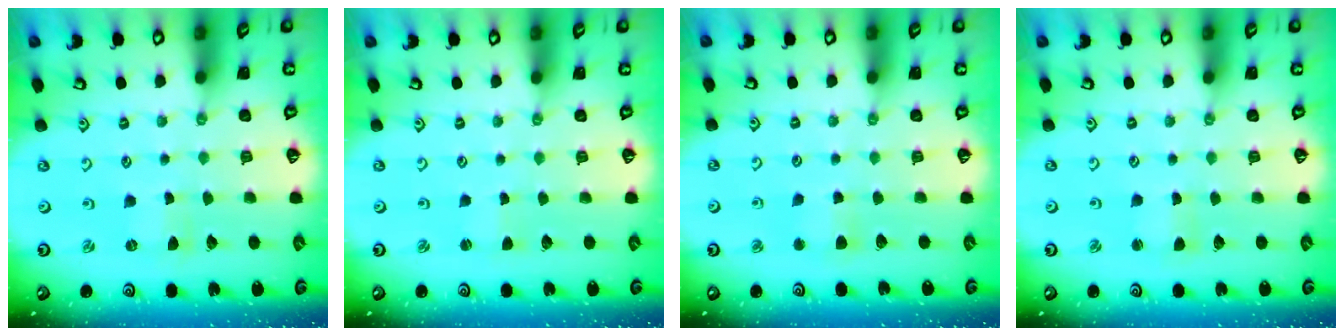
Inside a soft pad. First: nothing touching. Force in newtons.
{"total": 1.1, "press": 1.1, "slide": 0.2}
{"total": 4.3, "press": 4.2, "slide": 0.7}
{"total": 1.4, "press": 1.3, "slide": 0.3}